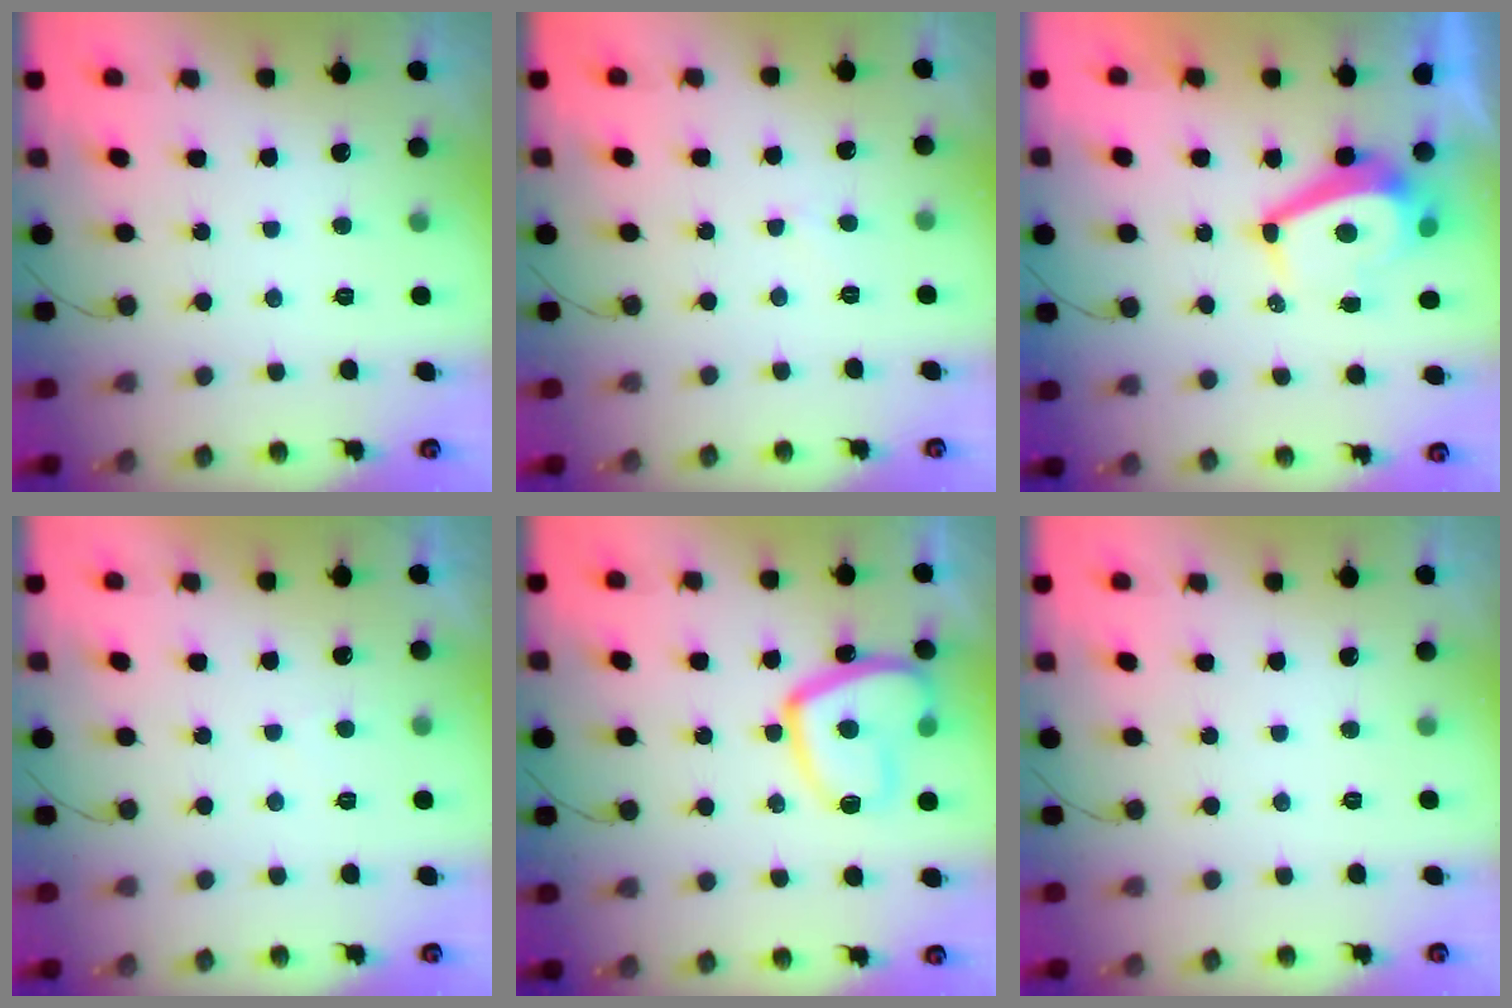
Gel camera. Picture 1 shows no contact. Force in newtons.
{"total": 3.0, "press": 3.0, "slide": 0.3}
{"total": 6.1, "press": 6.1, "slide": 0.8}
{"total": 1.7, "press": 1.6, "slide": 0.5}
{"total": 16.0, "press": 15.9, "slide": 1.7}
{"total": 0.0}